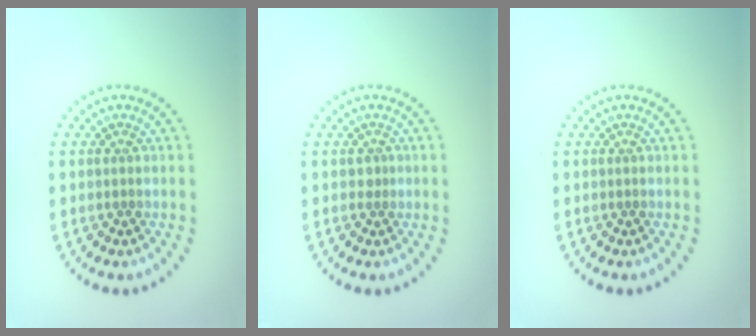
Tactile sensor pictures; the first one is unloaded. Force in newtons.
{"total": 0.8, "press": 0.6, "slide": 0.5}
{"total": 0.0}